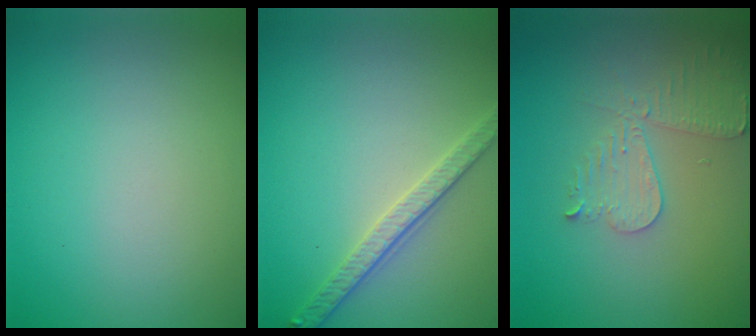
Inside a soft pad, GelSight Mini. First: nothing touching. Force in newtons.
{"total": 2.7, "press": 2.6, "slide": 0.9}
{"total": 3.7, "press": 3.3, "slide": 1.6}